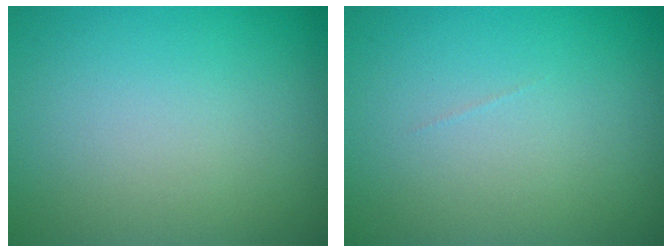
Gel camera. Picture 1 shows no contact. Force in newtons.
{"total": 0.0}